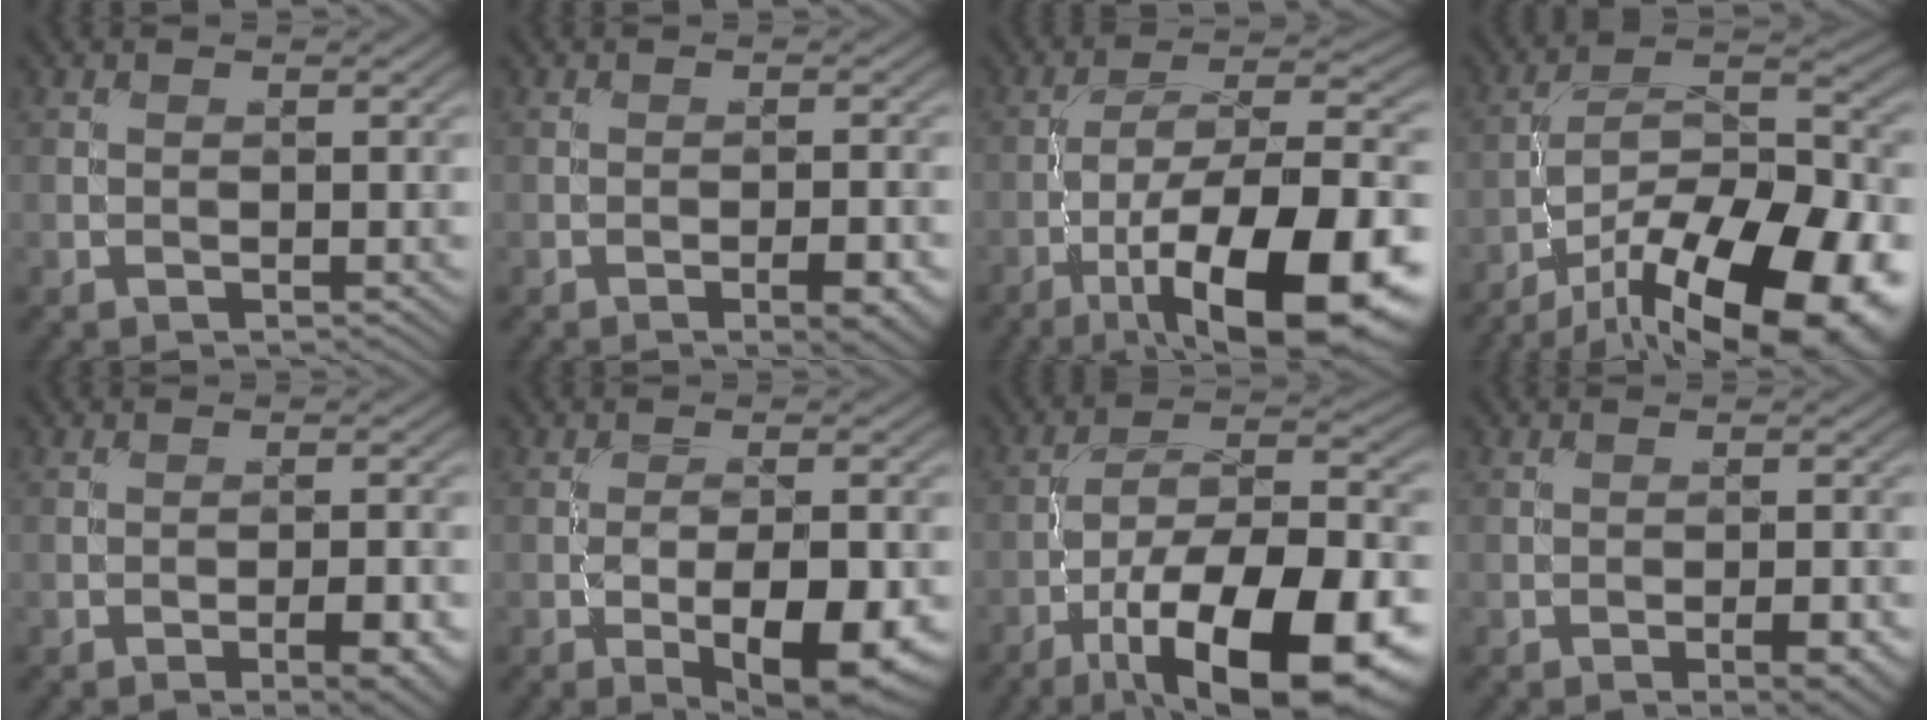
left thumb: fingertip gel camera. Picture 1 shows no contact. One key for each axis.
{"total": 3.8, "fx": -1.9, "fy": 1.1, "fz": 3.2, "tx": -0.048, "ty": 0.007, "tz": -0.023}
{"total": 17.9, "fx": -8.2, "fy": 6.0, "fz": 14.7, "tx": -0.225, "ty": -0.001, "tz": -0.134}
{"total": 20.4, "fx": -13.3, "fy": 7.5, "fz": 13.5, "tx": -0.196, "ty": -0.031, "tz": -0.206}
{"total": 4.6, "fx": -2.2, "fy": 1.2, "fz": 3.8, "tx": -0.059, "ty": 0.008, "tz": -0.026}
{"total": 8.7, "fx": -2.8, "fy": 3.4, "fz": 7.5, "tx": -0.113, "ty": -0.006, "tz": -0.035}
{"total": 18.9, "fx": -9.6, "fy": 7.1, "fz": 14.7, "tx": -0.227, "ty": -0.007, "tz": -0.157}
{"total": 3.5, "fx": -1.7, "fy": 1.0, "fz": 2.9, "tx": -0.043, "ty": 0.006, "tz": -0.021}